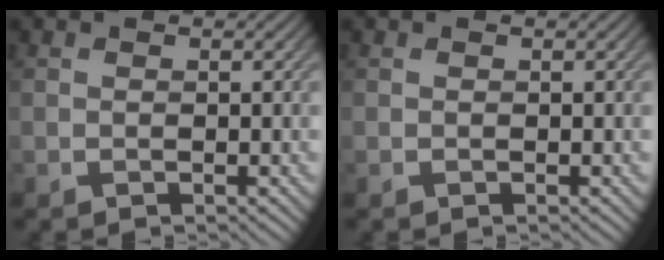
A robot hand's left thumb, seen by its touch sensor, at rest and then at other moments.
{"total": 0.0}